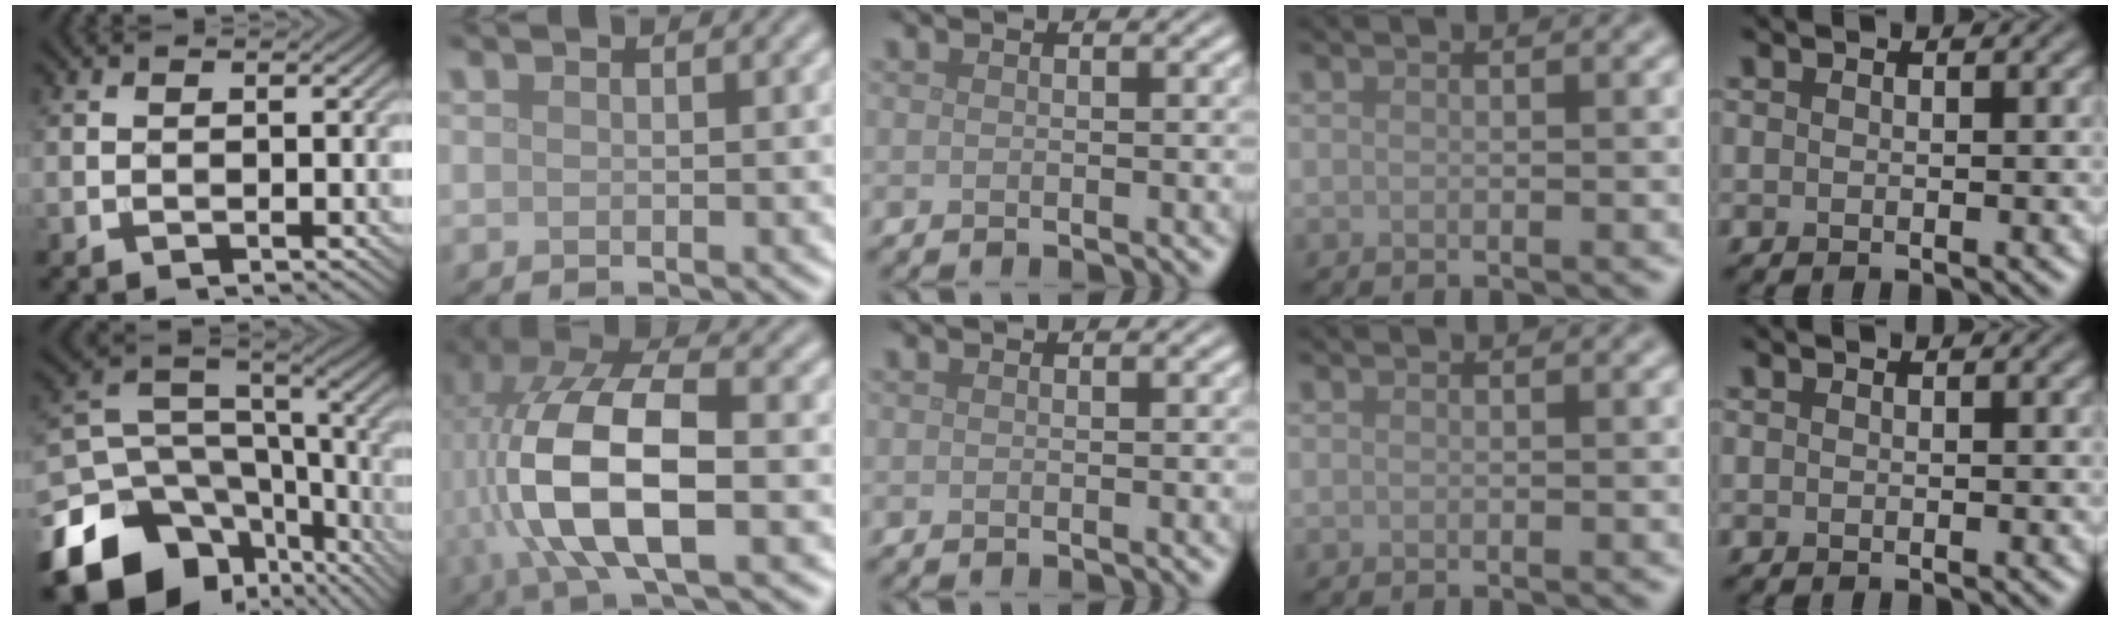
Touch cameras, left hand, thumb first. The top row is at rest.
{"thumb": {"total": 18.3, "force": [-10.0, 12.8, 8.3], "torque": [-0.205, -0.039, -0.140]}, "index": {"total": 11.7, "force": [-1.0, 4.7, 10.7], "torque": [-0.224, 0.006, -0.019]}}